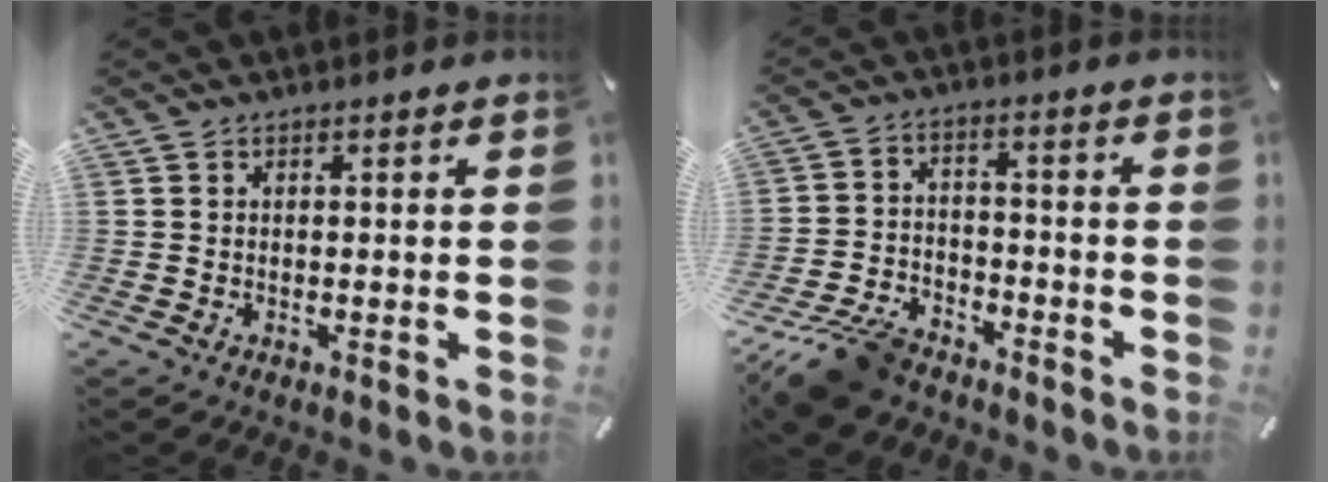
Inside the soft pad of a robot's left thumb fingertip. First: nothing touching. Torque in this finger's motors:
{"motor_torque": [0.50, 1.57, 0.17, 0.17, 0.21]}